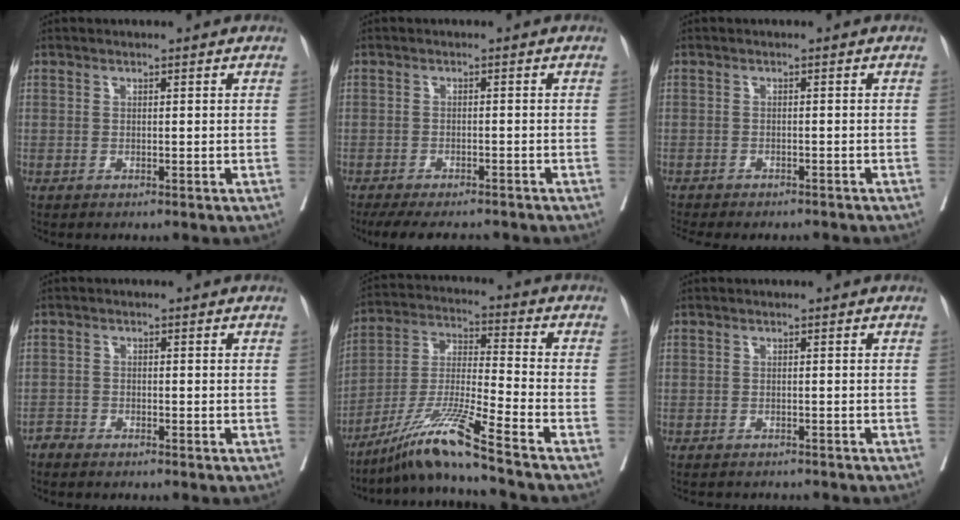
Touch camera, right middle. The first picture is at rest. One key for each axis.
{"total": 10.0, "fx": -8.7, "fy": 2.4, "fz": 4.3, "tx": -0.066, "ty": -0.008, "tz": -0.118}
{"total": 8.4, "fx": -7.6, "fy": 1.9, "fz": 3.1, "tx": -0.046, "ty": -0.008, "tz": -0.099}
{"total": 1.4, "fx": -1.4, "fy": 0.2, "fz": 0.0, "tx": 0.004, "ty": 0.000, "tz": -0.028}
{"total": 12.5, "fx": -9.4, "fy": -2.2, "fz": 7.9, "tx": -0.161, "ty": -0.021, "tz": -0.175}
{"total": 5.2, "fx": -4.9, "fy": 1.1, "fz": 1.4, "tx": -0.013, "ty": -0.003, "tz": -0.061}